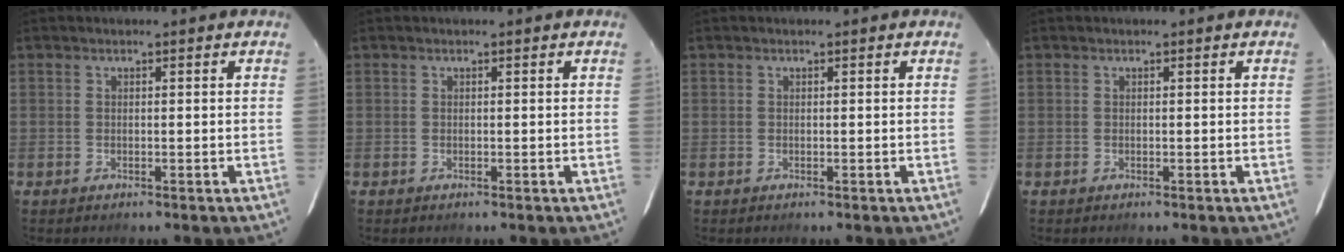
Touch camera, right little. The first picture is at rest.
{"total": 0.0}
{"total": 0.0}
{"total": 0.0}